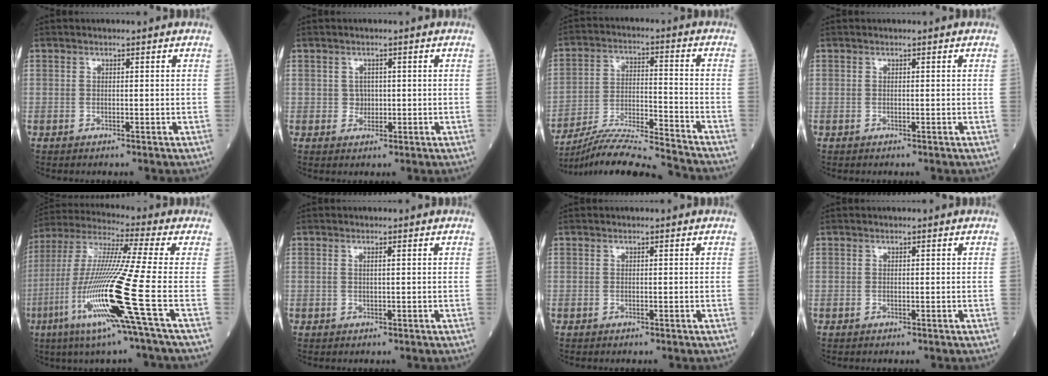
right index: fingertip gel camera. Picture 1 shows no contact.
{"total": 1.3, "force": [0.0, 1.1, 0.7], "torque": [-0.012, 0.001, 0.003]}
{"total": 15.4, "force": [-14.5, -1.1, 5.1], "torque": [-0.095, -0.003, -0.250]}
{"total": 0.0}
{"total": 18.3, "force": [-6.4, -2.3, 17.0], "torque": [-0.364, -0.033, -0.134]}
{"total": 0.9, "force": [0.2, -0.4, 0.8], "torque": [-0.025, 0.001, 0.004]}
{"total": 0.0}
{"total": 0.0}